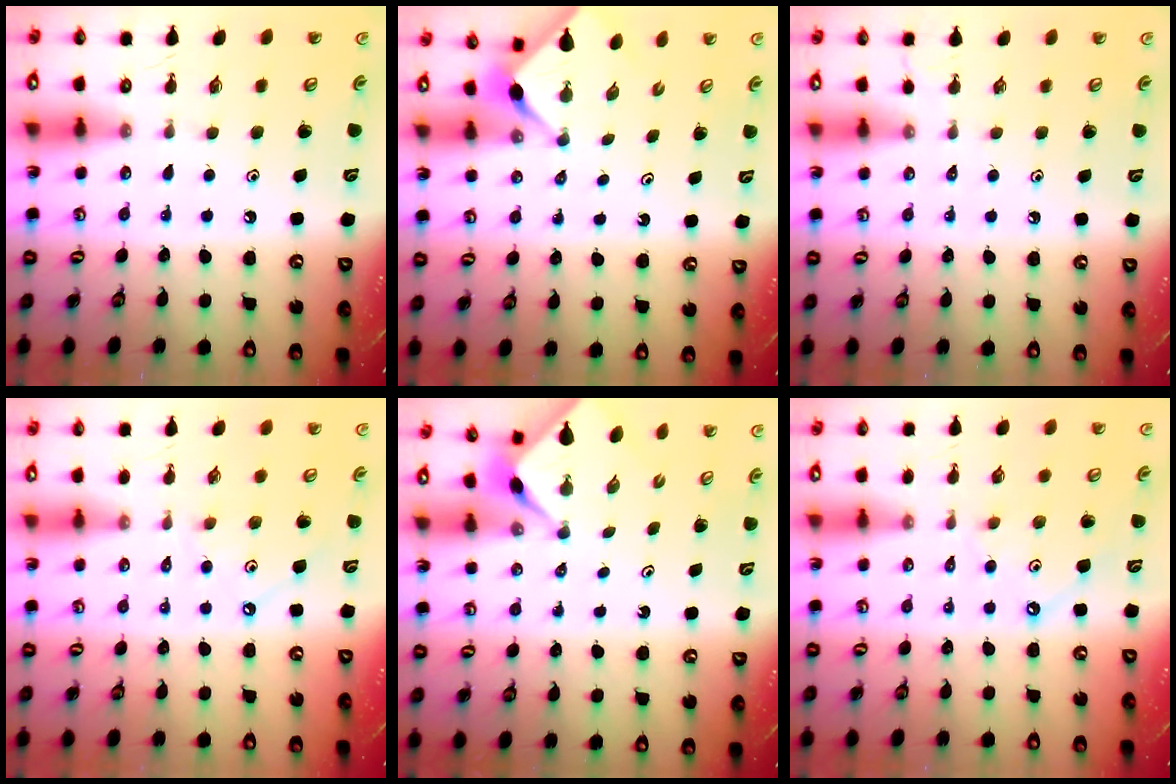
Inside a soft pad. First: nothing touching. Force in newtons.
{"total": 3.0, "press": 2.9, "slide": 0.3}
{"total": 1.1, "press": 1.1, "slide": 0.3}
{"total": 1.6, "press": 1.6, "slide": 0.1}
{"total": 2.1, "press": 2.1, "slide": 0.2}
{"total": 2.0, "press": 2.0, "slide": 0.2}